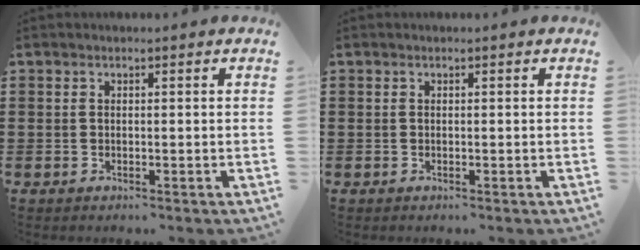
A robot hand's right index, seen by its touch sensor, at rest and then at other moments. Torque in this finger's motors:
{"motor_torque": [0.00, 0.00, 0.00, 0.00]}